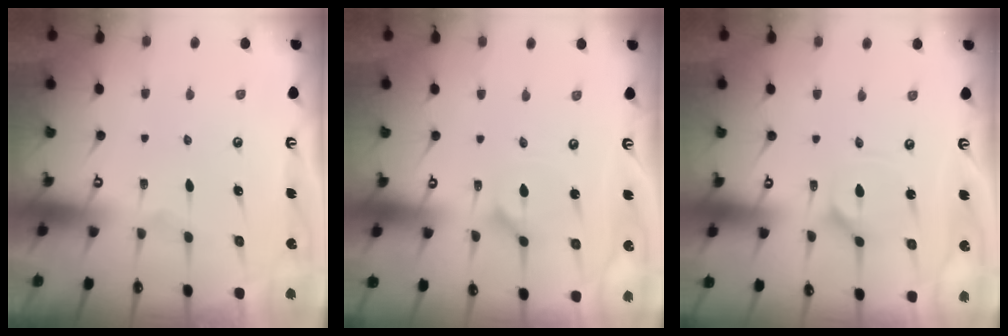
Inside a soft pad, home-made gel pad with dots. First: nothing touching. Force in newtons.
{"total": 2.1, "press": 2.1, "slide": 0.3}
{"total": 2.9, "press": 2.9, "slide": 0.4}